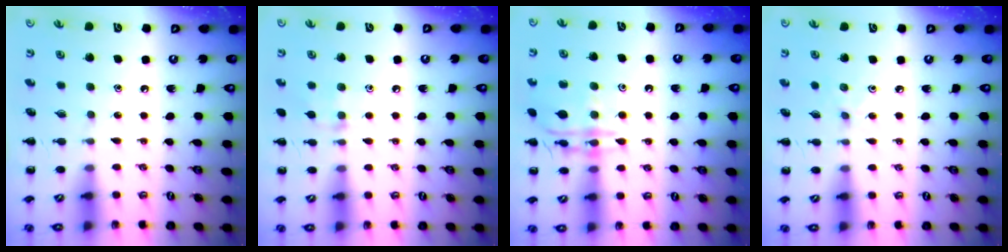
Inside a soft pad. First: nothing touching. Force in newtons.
{"total": 6.6, "press": 6.4, "slide": 1.7}
{"total": 14.8, "press": 14.8, "slide": 0.8}
{"total": 2.5, "press": 2.3, "slide": 1.0}